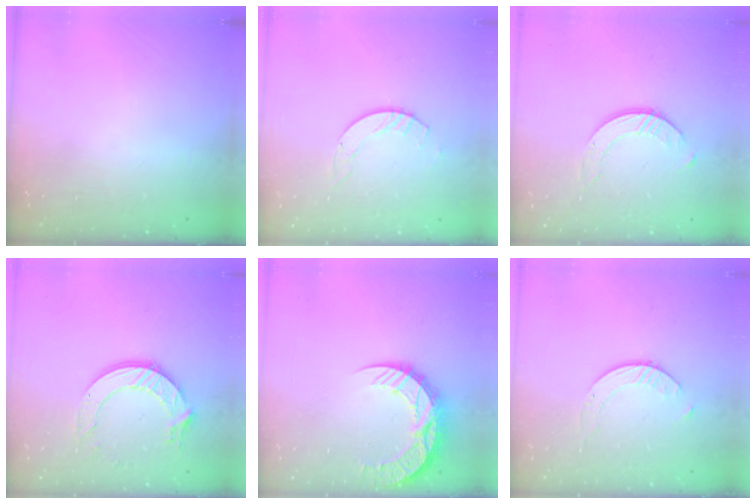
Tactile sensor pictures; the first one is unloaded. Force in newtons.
{"total": 2.1, "press": 2.1, "slide": 0.3}
{"total": 2.5, "press": 2.5, "slide": 0.3}
{"total": 11.8, "press": 11.8, "slide": 1.1}
{"total": 13.3, "press": 13.2, "slide": 1.0}
{"total": 2.8, "press": 2.8, "slide": 0.3}